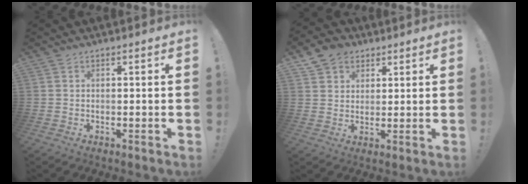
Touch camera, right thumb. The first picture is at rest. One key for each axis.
{"total": 6.9, "fx": 4.1, "fy": 5.3, "fz": 1.7, "tx": -0.025, "ty": -0.022, "tz": 0.082}